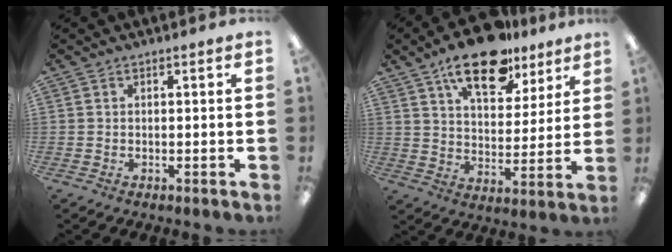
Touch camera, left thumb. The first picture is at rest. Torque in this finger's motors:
{"motor_torque": [0.38, 0.42, 1.55, -1.21, 0.28]}